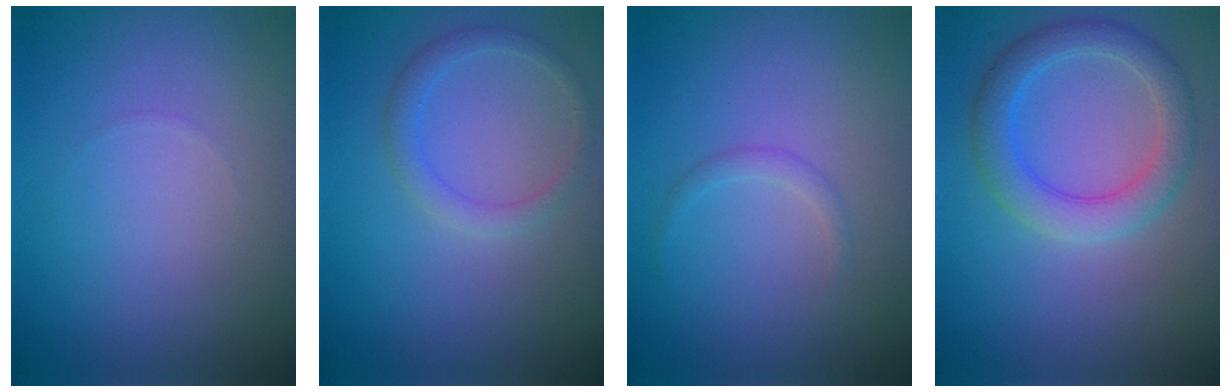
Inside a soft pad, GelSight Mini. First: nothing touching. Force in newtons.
{"total": 1.9, "press": 1.9, "slide": 0.1}
{"total": 0.9, "press": 0.9, "slide": 0.1}
{"total": 4.1, "press": 4.1, "slide": 0.1}